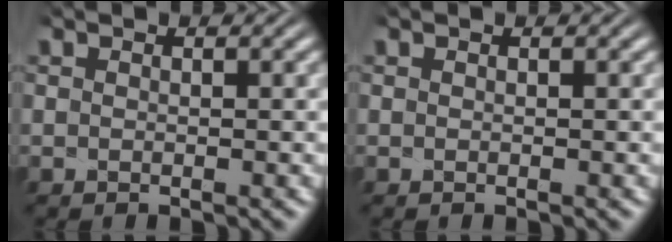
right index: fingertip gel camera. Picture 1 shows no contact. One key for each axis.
{"total": 0.0}